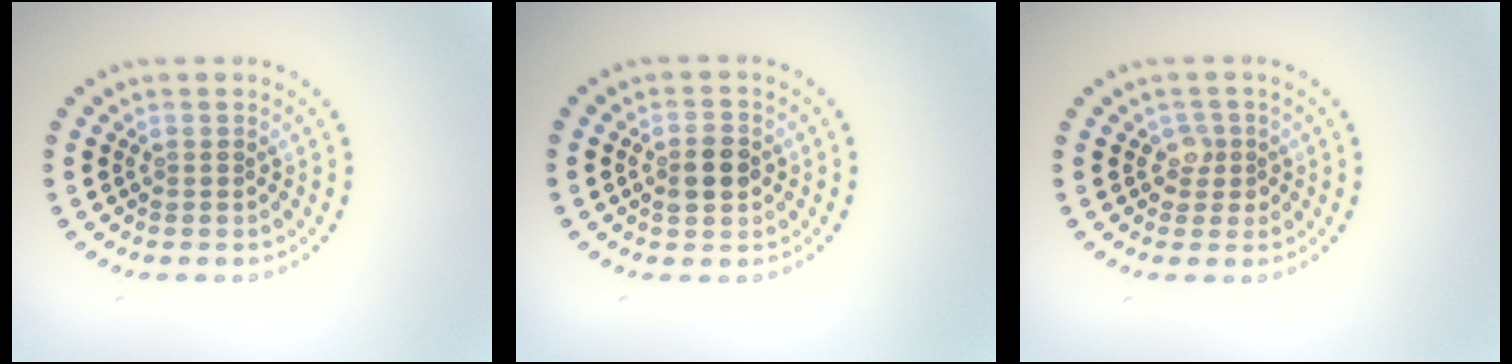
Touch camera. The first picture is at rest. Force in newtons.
{"total": 2.9, "press": 2.9, "slide": 0.1}
{"total": 1.6, "press": 1.4, "slide": 0.9}